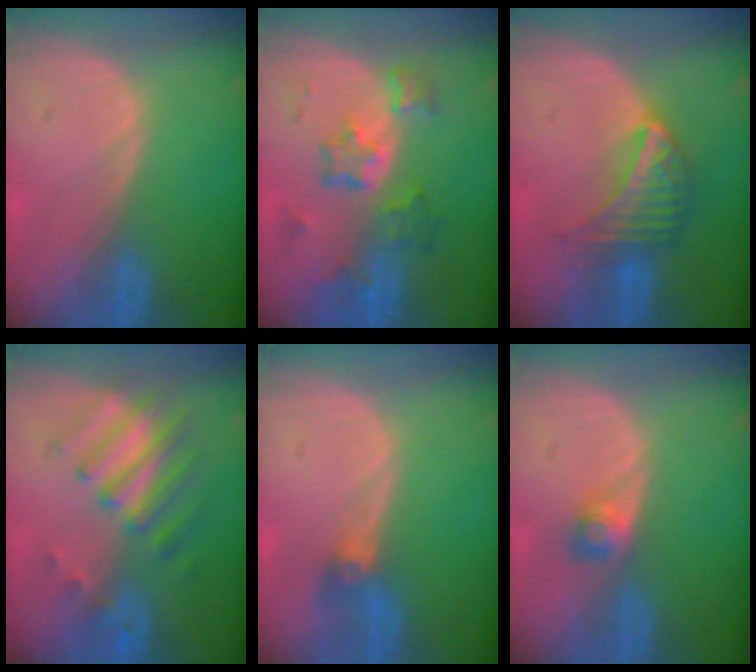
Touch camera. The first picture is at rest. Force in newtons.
{"total": 7.0, "press": 6.5, "slide": 2.6}
{"total": 7.2, "press": 6.4, "slide": 3.3}
{"total": 7.9, "press": 7.0, "slide": 3.7}
{"total": 3.0, "press": 2.6, "slide": 1.4}
{"total": 2.5, "press": 2.3, "slide": 1.0}